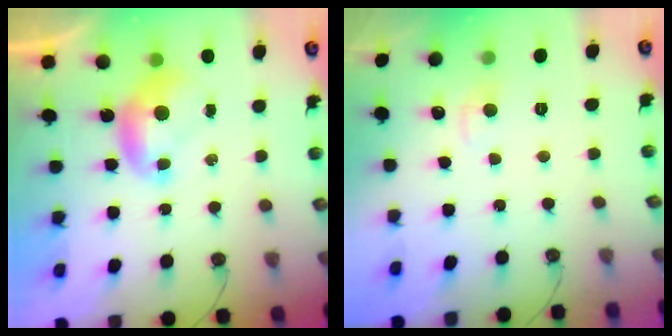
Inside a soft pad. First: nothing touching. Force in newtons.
{"total": 1.1, "press": 0.7, "slide": 0.9}